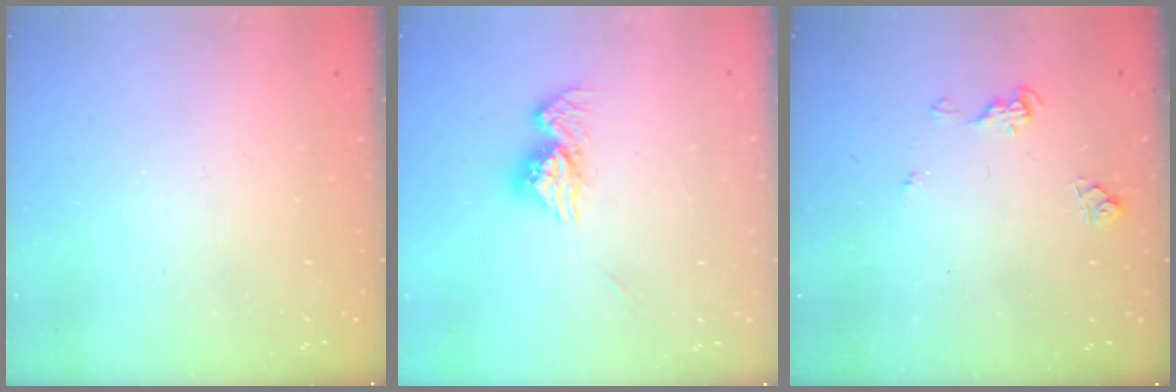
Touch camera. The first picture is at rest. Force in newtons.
{"total": 10.5, "press": 10.5, "slide": 0.5}
{"total": 7.0, "press": 6.9, "slide": 0.7}